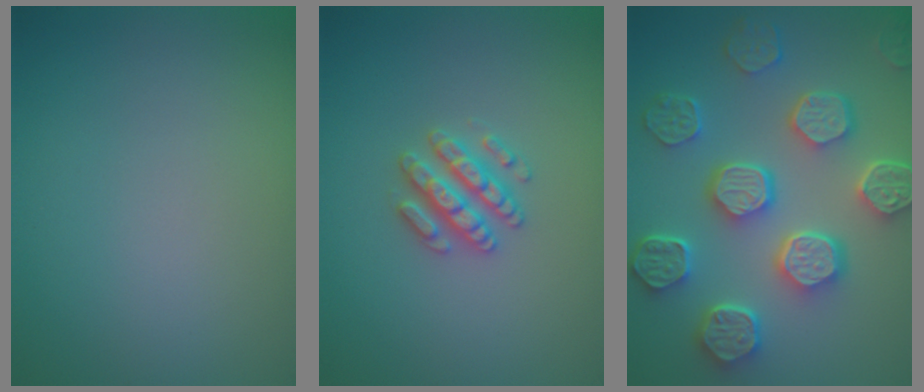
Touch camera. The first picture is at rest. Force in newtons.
{"total": 2.6, "press": 2.5, "slide": 0.4}
{"total": 8.2, "press": 6.4, "slide": 5.1}